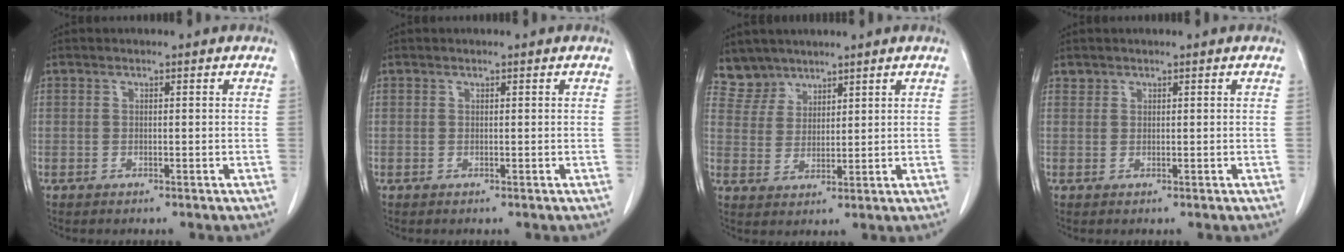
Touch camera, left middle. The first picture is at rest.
{"total": 0.0}
{"total": 4.5, "force": [4.0, 2.1, -0.6], "torque": [0.015, 0.002, 0.082]}
{"total": 0.7, "force": [0.6, 0.4, -0.1], "torque": [0.003, 0.003, 0.010]}